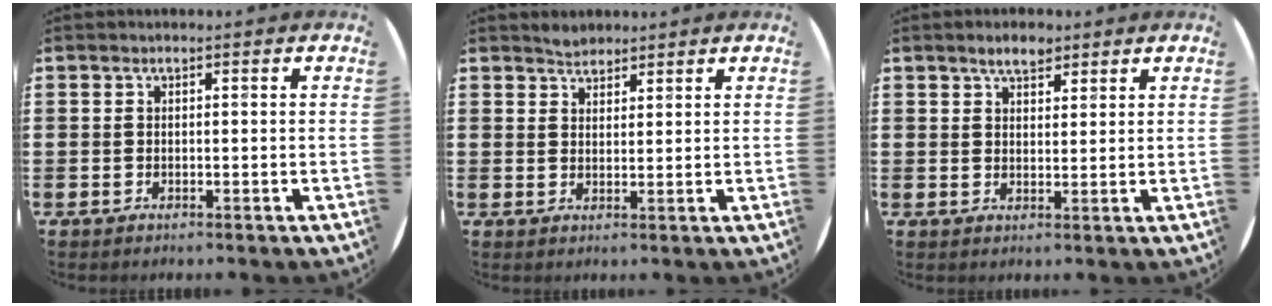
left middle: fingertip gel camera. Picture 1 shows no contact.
{"total": 2.1, "force": [2.0, 0.6, 0.0], "torque": [-0.002, 0.005, 0.039]}
{"total": 3.2, "force": [2.5, 1.4, 1.3], "torque": [-0.020, 0.003, 0.045]}